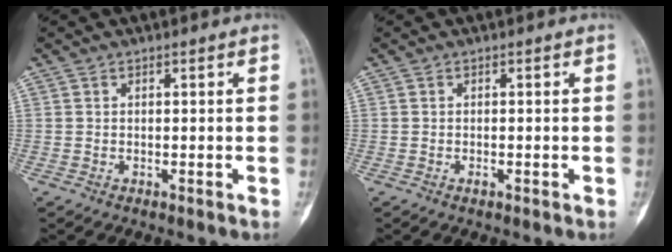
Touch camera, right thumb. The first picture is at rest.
{"total": 0.7, "force": [-0.3, 0.3, 0.6], "torque": [-0.013, 0.001, -0.004]}